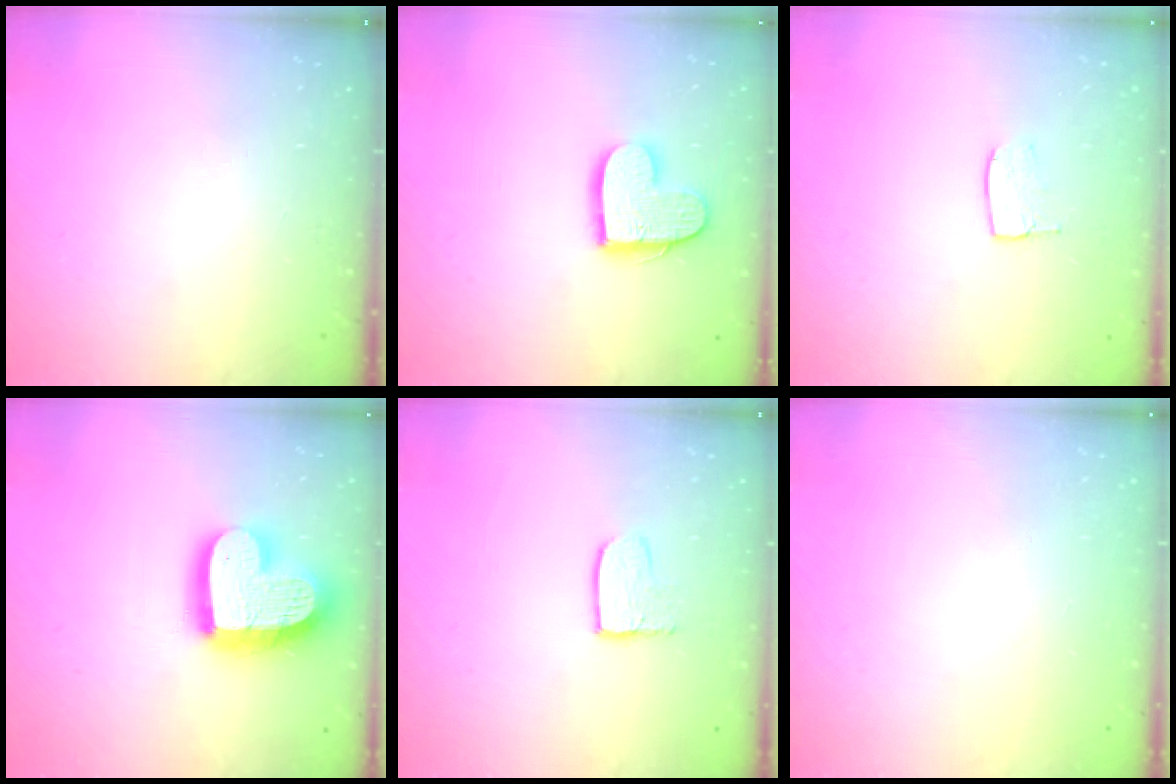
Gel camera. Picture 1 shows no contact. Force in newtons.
{"total": 13.4, "press": 13.3, "slide": 1.2}
{"total": 5.5, "press": 5.5, "slide": 0.3}
{"total": 19.1, "press": 19.0, "slide": 2.0}
{"total": 5.5, "press": 5.5, "slide": 0.4}
{"total": 0.0}